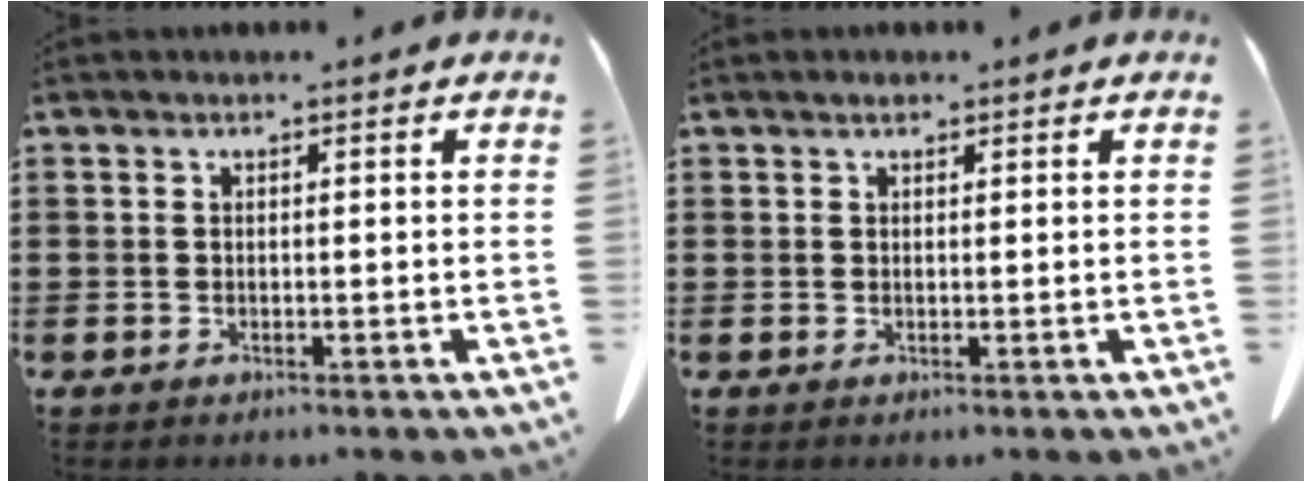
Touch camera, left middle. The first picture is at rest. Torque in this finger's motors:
{"motor_torque": [-0.03, 0.11, 0.00, 0.01]}